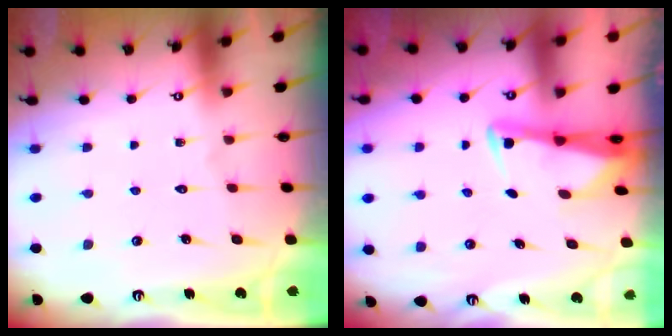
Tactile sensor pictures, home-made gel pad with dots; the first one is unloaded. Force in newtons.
{"total": 2.5, "press": 2.5, "slide": 0.5}